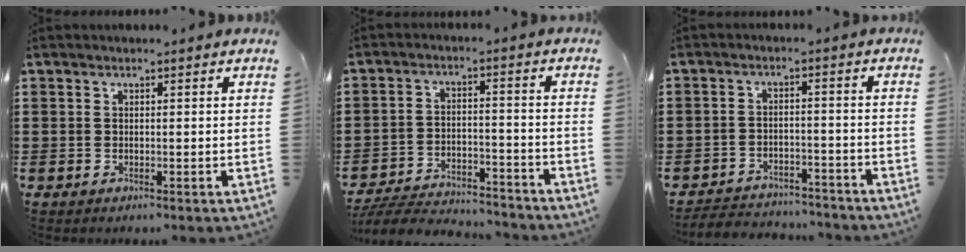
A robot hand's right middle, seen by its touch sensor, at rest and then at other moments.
{"total": 5.7, "force": [-5.6, 0.8, 1.0], "torque": [-0.026, 0.007, -0.115]}
{"total": 3.9, "force": [-3.8, 0.8, -0.1], "torque": [-0.004, 0.004, -0.083]}